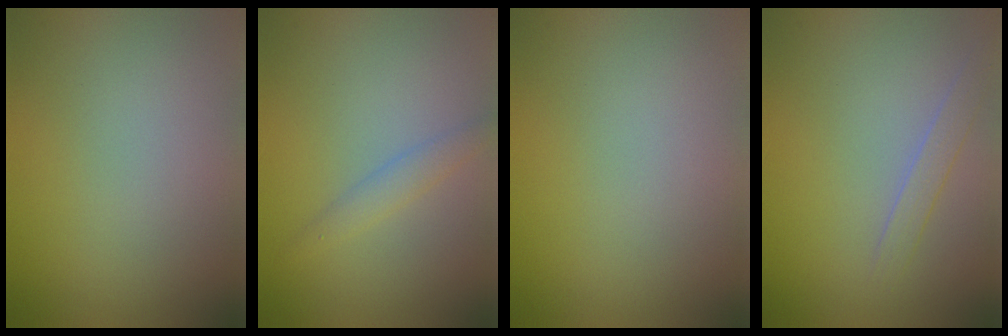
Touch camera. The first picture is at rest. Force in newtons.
{"total": 1.5, "press": 1.5, "slide": 0.1}
{"total": 0.0}
{"total": 1.3, "press": 1.3, "slide": 0.1}